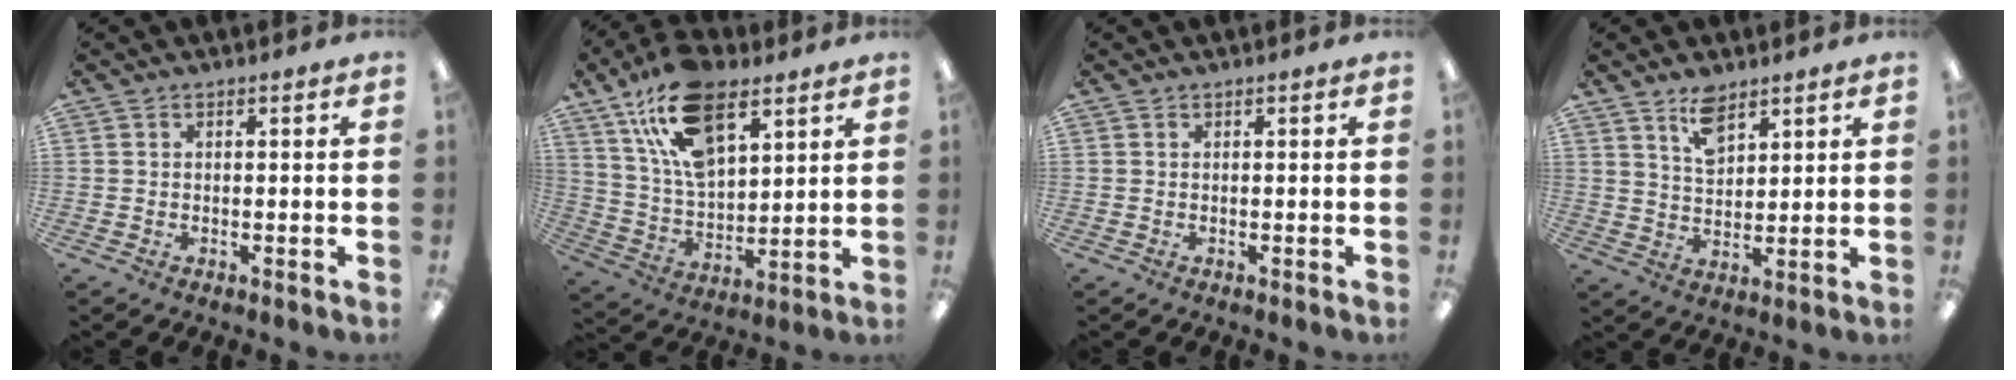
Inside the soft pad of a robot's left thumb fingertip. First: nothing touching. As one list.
[{"total": 18.3, "force": [10.8, 9.4, 11.4], "torque": [-0.228, -0.036, 0.193]}, {"total": 0.0}, {"total": 9.6, "force": [7.0, 4.7, 4.6], "torque": [-0.079, -0.032, 0.125]}]